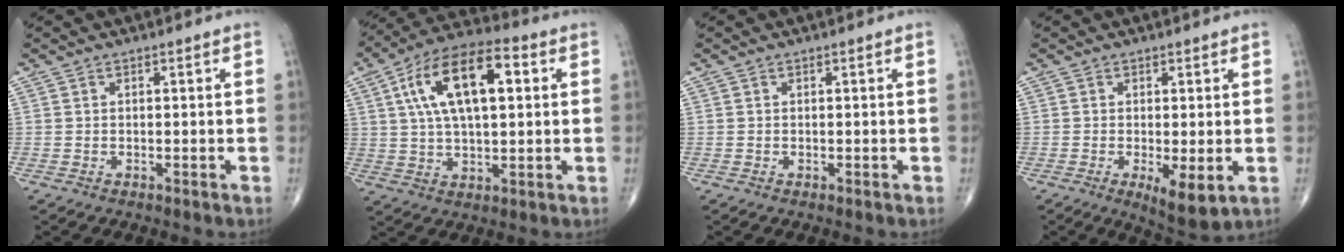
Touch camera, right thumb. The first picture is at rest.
{"total": 16.9, "force": [4.4, 7.6, 14.4], "torque": [-0.249, 0.018, 0.069]}
{"total": 0.0}
{"total": 6.3, "force": [-1.5, 2.0, 5.7], "torque": [-0.091, -0.019, -0.020]}